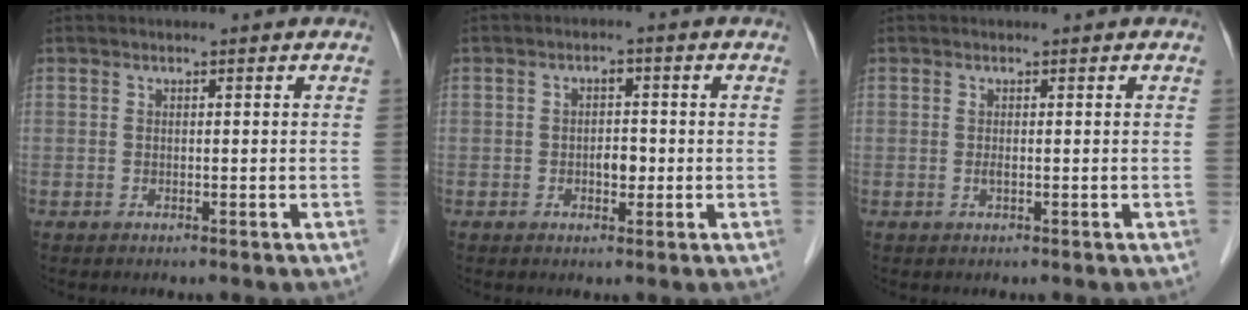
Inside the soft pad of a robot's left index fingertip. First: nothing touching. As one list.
[{"total": 2.7, "force": [-0.6, 1.6, 2.1], "torque": [-0.029, 0.005, -0.007]}, {"total": 0.6, "force": [-0.1, 0.0, 0.5], "torque": [-0.016, -0.002, -0.002]}]